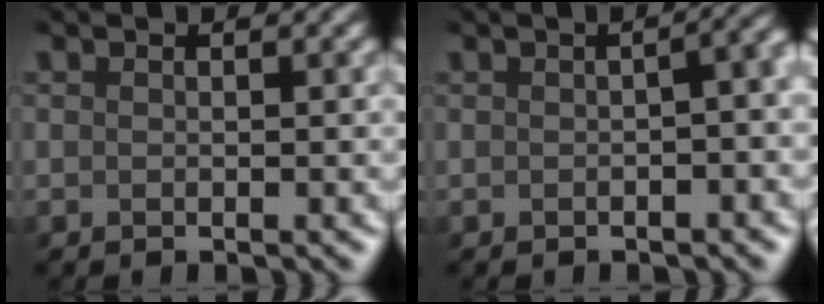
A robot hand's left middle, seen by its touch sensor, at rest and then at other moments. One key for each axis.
{"total": 5.0, "fx": -1.5, "fy": 2.4, "fz": 4.1, "tx": -0.016, "ty": 0.005, "tz": -0.025}